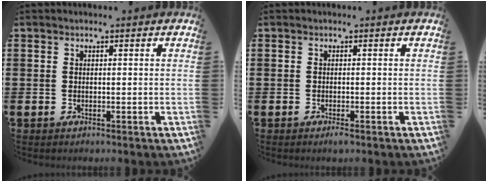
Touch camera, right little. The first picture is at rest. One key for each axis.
{"total": 0.8, "fx": -0.4, "fy": 0.2, "fz": 0.7, "tx": -0.005, "ty": -0.005, "tz": -0.009}